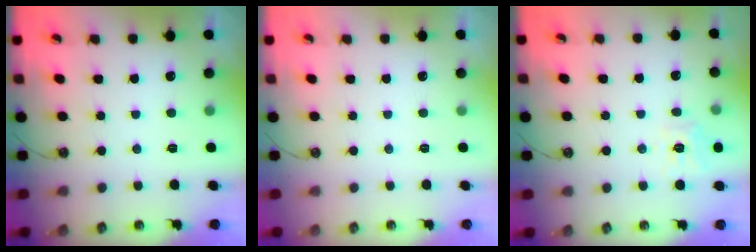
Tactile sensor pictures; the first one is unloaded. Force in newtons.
{"total": 0.0}
{"total": 9.0, "press": 8.9, "slide": 1.1}